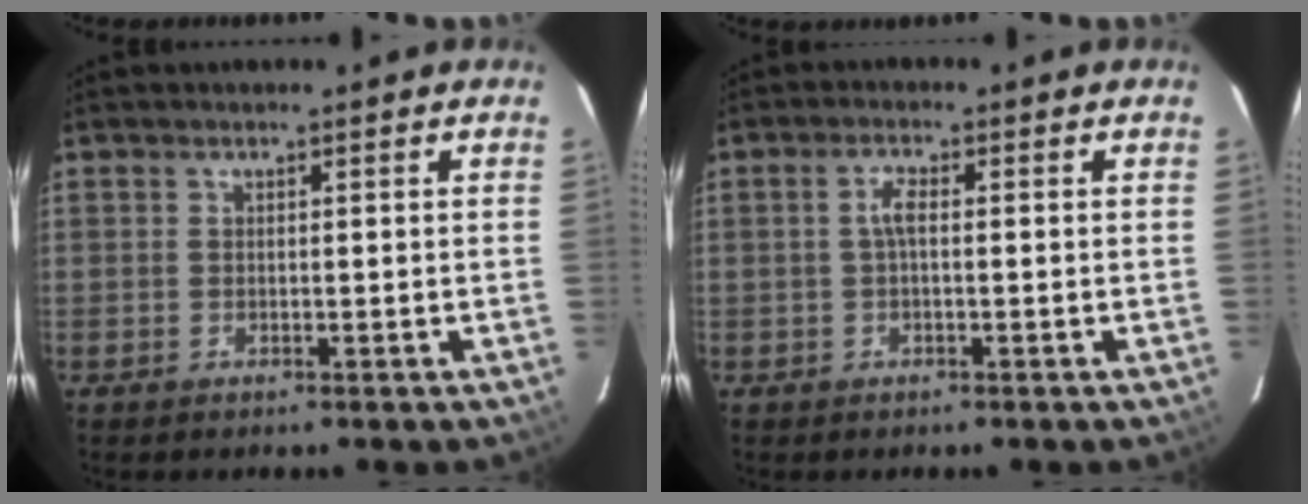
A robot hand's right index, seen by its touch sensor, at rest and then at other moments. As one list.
[{"total": 2.3, "force": [-0.1, 0.7, 2.2], "torque": [-0.046, 0.007, -0.001]}]